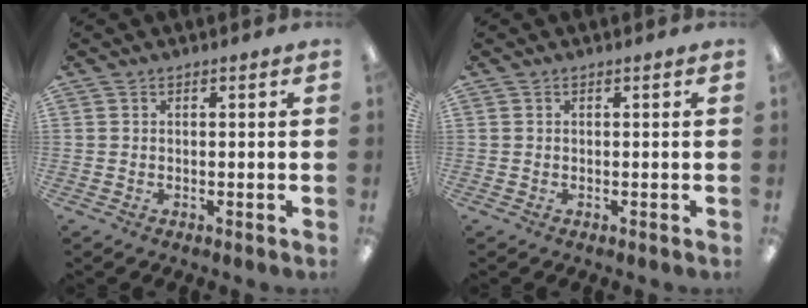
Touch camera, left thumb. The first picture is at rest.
{"total": 0.0}